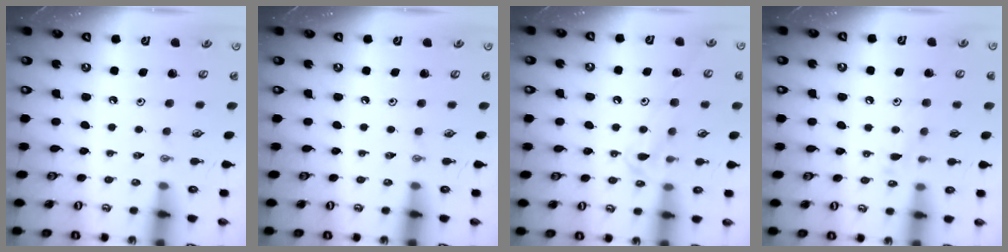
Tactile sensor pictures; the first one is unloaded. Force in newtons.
{"total": 0.0}
{"total": 13.0, "press": 13.0, "slide": 1.0}
{"total": 7.9, "press": 7.8, "slide": 0.5}